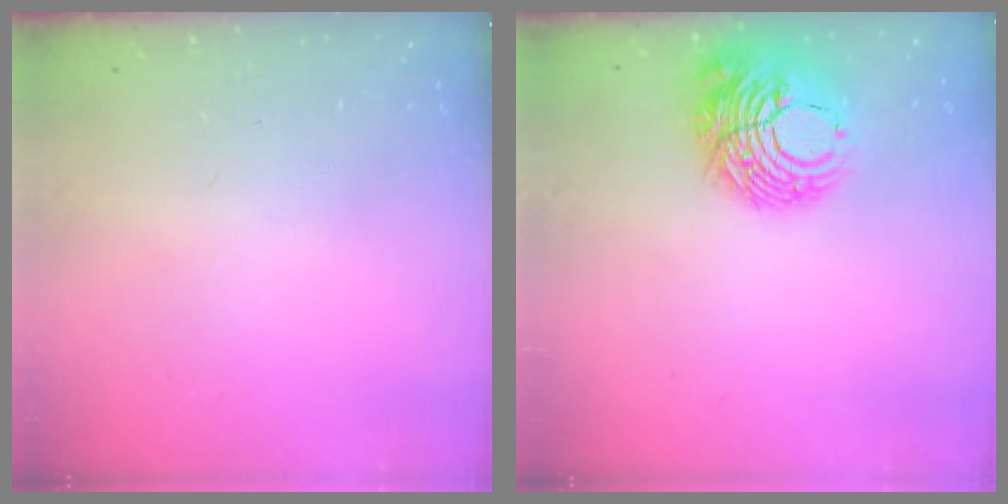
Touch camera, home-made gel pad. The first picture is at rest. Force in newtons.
{"total": 11.4, "press": 11.3, "slide": 1.1}